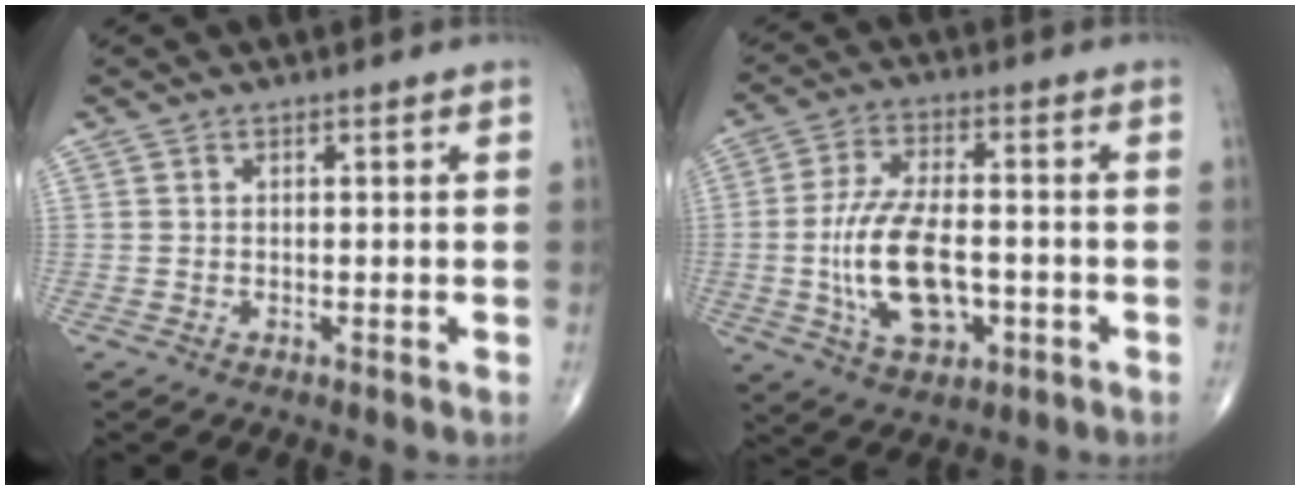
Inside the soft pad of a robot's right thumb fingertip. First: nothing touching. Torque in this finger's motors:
{"motor_torque": [2.68, 2.33, 1.43, -0.17, 0.45]}